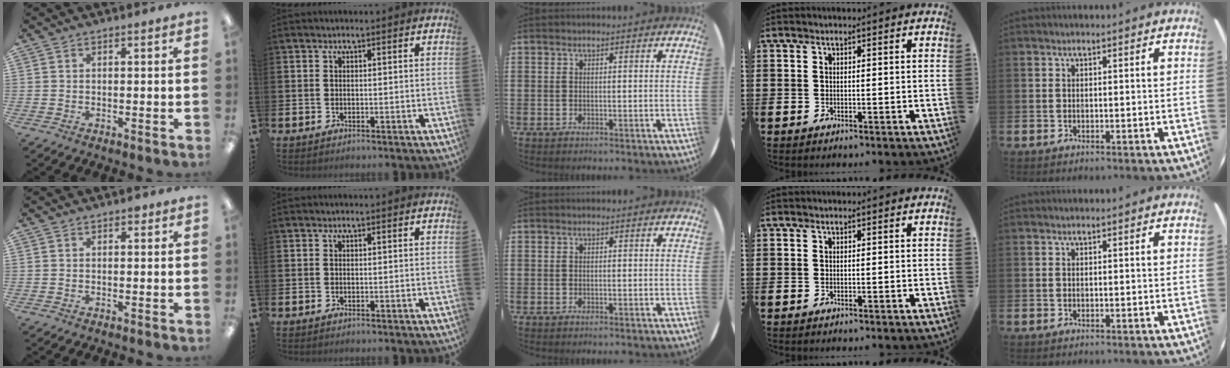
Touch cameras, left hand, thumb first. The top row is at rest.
{"thumb": {"total": 0.8, "force": [0.5, 0.5, 0.4], "torque": [0.000, 0.000, 0.007]}}